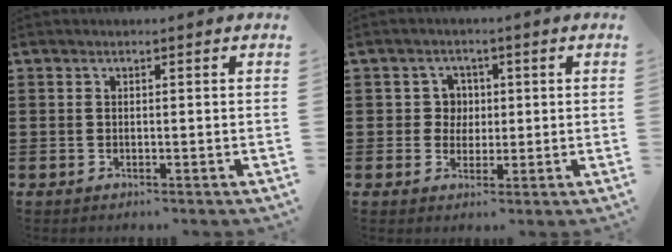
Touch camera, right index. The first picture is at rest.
{"total": 3.2, "force": [0.3, 2.9, 1.2], "torque": [-0.035, 0.009, 0.002]}